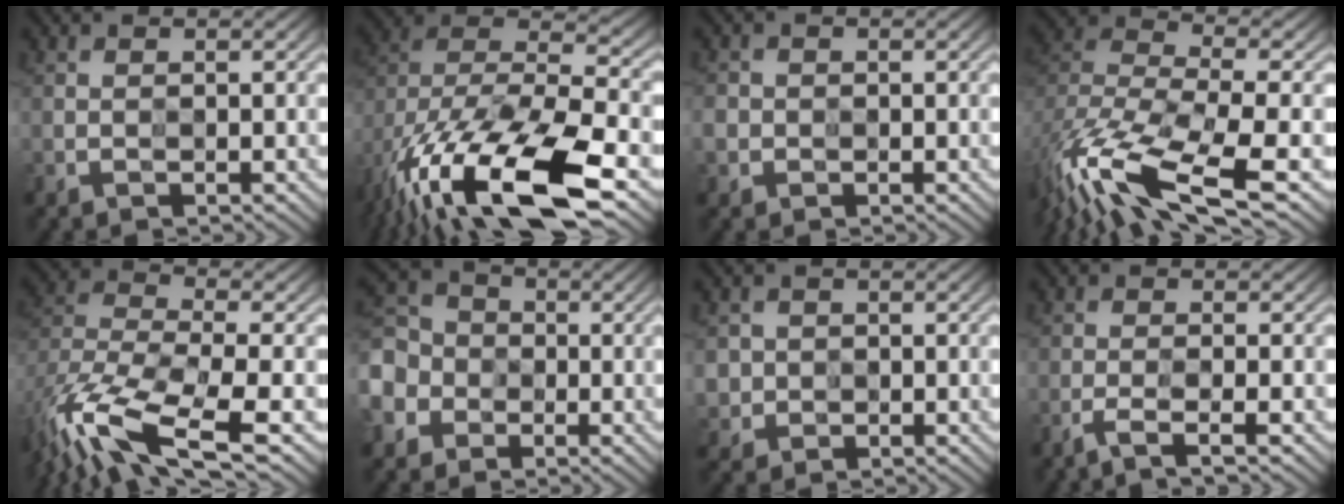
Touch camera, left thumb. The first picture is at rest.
{"total": 18.9, "force": [-12.0, 7.5, 12.5], "torque": [-0.278, -0.042, -0.194]}
{"total": 2.4, "force": [-0.6, 2.4, 0.0], "torque": [-0.018, -0.012, -0.017]}
{"total": 14.6, "force": [-10.1, 4.9, 9.3], "torque": [-0.244, -0.020, -0.177]}
{"total": 13.1, "force": [-9.1, 4.5, 8.2], "torque": [-0.215, -0.019, -0.162]}
{"total": 9.2, "force": [-3.1, 8.0, 3.3], "torque": [-0.125, -0.016, -0.065]}
{"total": 2.7, "force": [0.4, 2.5, -0.8], "torque": [0.000, -0.014, 0.002]}
{"total": 2.6, "force": [-2.4, -0.4, 1.1], "torque": [-0.021, -0.003, -0.051]}